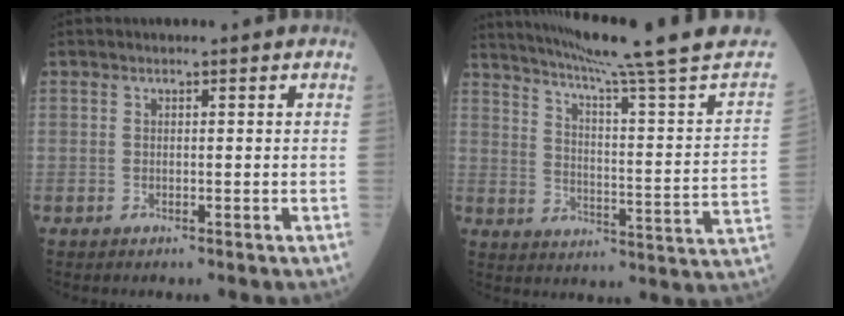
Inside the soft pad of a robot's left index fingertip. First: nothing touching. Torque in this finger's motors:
{"motor_torque": [-0.24, -0.38, -0.01, 0.07]}